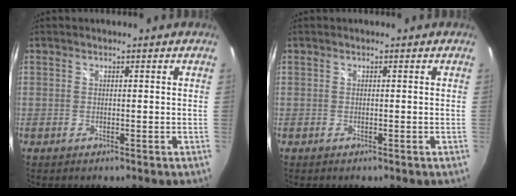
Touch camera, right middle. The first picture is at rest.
{"total": 0.0}